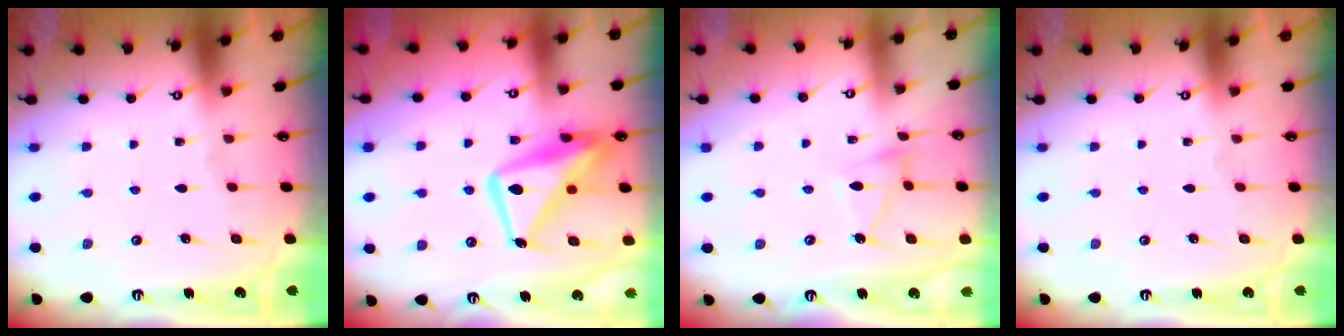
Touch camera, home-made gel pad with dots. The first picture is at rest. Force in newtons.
{"total": 15.8, "press": 15.7, "slide": 1.6}
{"total": 8.2, "press": 8.1, "slide": 0.6}
{"total": 0.0}